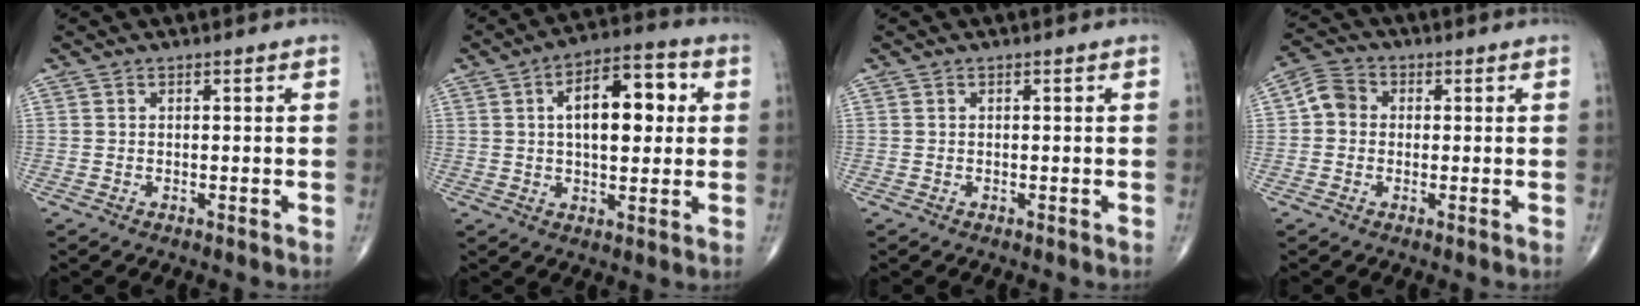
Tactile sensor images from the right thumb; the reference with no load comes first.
{"total": 13.3, "force": [2.6, 6.5, 11.3], "torque": [-0.150, 0.015, 0.036]}
{"total": 0.0}
{"total": 4.7, "force": [0.0, 4.1, 2.3], "torque": [-0.032, 0.013, -0.010]}